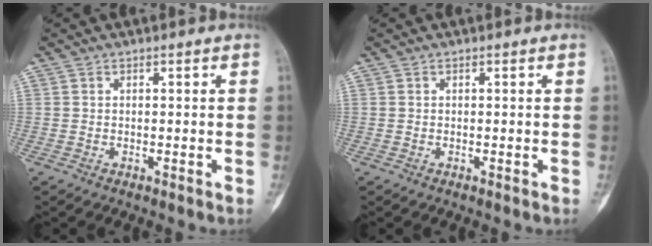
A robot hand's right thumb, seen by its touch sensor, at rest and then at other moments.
{"total": 0.0}